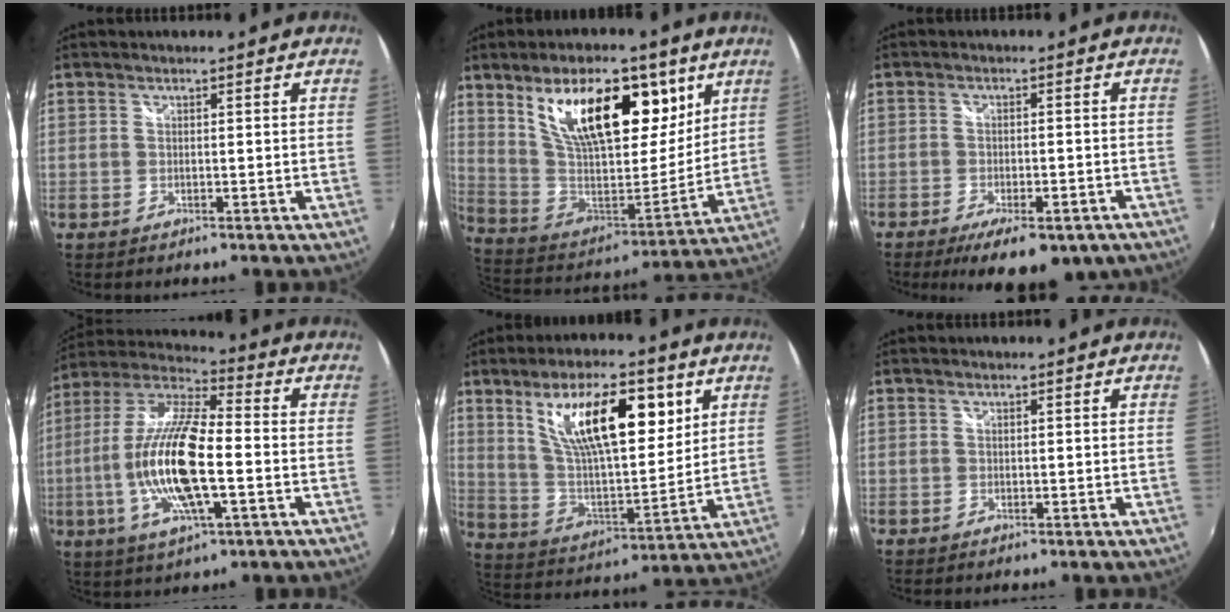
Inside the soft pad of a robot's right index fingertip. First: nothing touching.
{"total": 23.9, "force": [11.2, 11.0, 18.0], "torque": [-0.312, 0.010, 0.202]}
{"total": 12.9, "force": [-8.9, 4.5, 8.2], "torque": [-0.152, -0.032, -0.119]}
{"total": 18.6, "force": [-3.4, 5.3, 17.5], "torque": [-0.345, -0.008, -0.070]}
{"total": 19.1, "force": [8.7, 6.9, 15.6], "torque": [-0.260, 0.004, 0.161]}
{"total": 0.0}